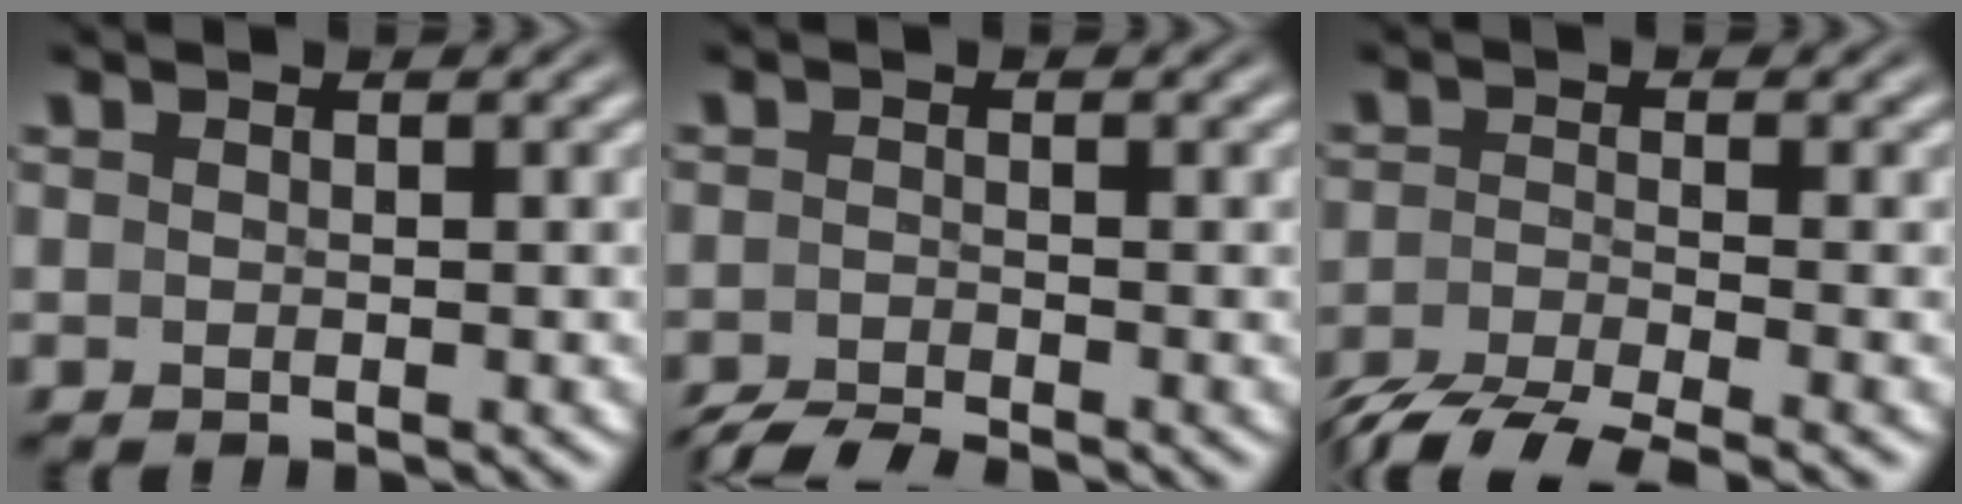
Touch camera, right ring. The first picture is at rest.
{"total": 3.5, "force": [-3.2, 0.8, 1.0], "torque": [-0.009, -0.015, -0.048]}
{"total": 6.9, "force": [-5.7, 2.0, 3.4], "torque": [-0.057, -0.019, -0.077]}